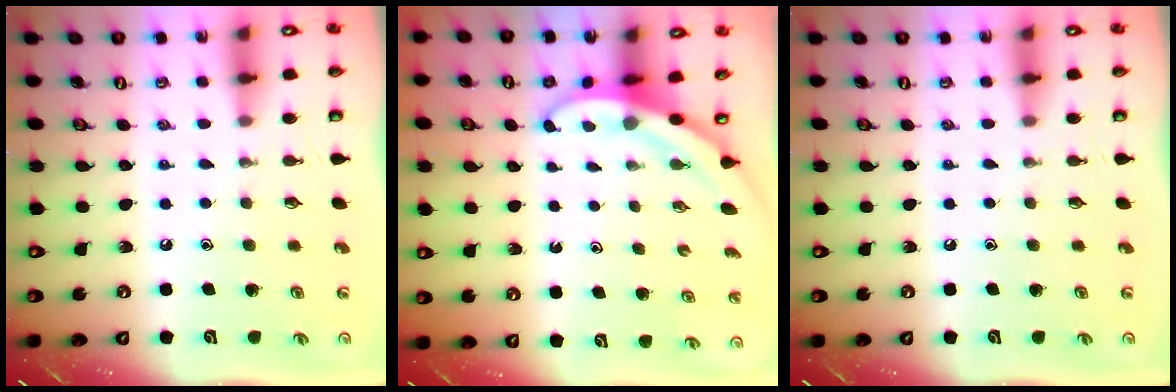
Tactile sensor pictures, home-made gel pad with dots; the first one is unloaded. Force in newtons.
{"total": 3.1, "press": 3.1, "slide": 0.2}
{"total": 0.0}